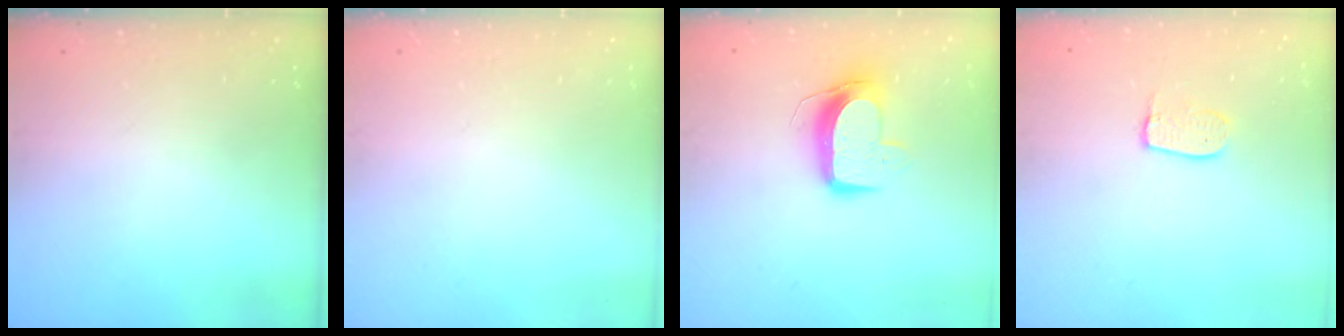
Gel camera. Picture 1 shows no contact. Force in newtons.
{"total": 0.0}
{"total": 10.2, "press": 10.2, "slide": 0.2}
{"total": 5.5, "press": 5.5, "slide": 0.4}